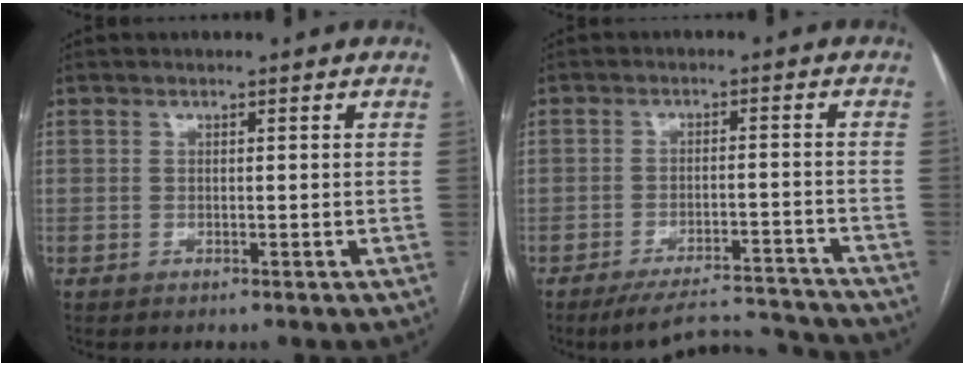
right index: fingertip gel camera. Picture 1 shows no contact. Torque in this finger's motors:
{"motor_torque": [-1.53, -0.03, -1.05, -0.21]}